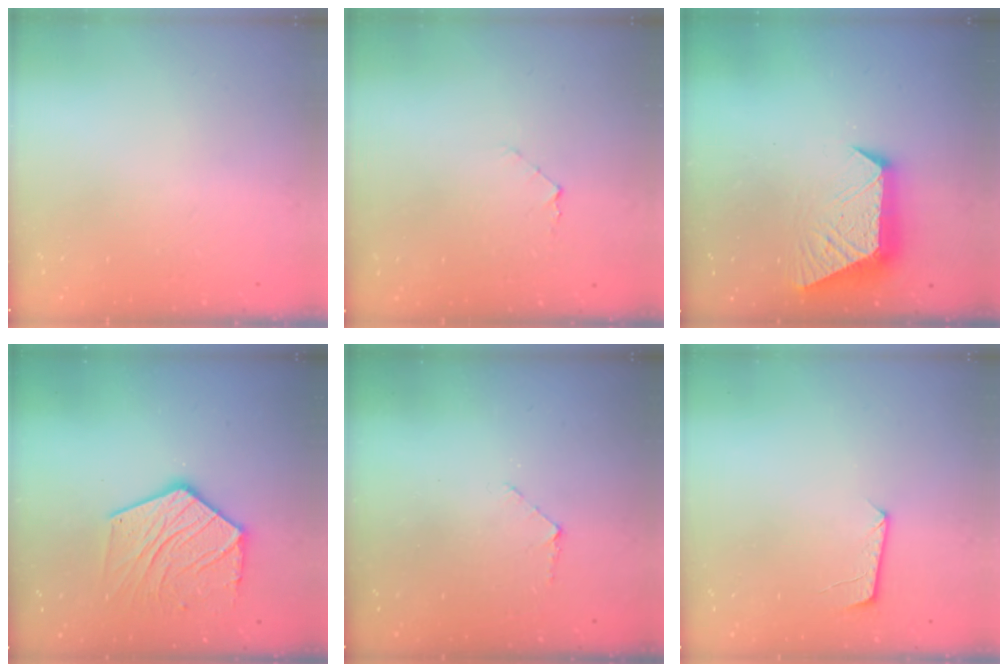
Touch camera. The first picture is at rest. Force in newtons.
{"total": 3.8, "press": 3.8, "slide": 0.4}
{"total": 12.0, "press": 11.9, "slide": 1.0}
{"total": 14.8, "press": 14.8, "slide": 0.8}
{"total": 3.9, "press": 3.9, "slide": 0.3}
{"total": 8.3, "press": 8.3, "slide": 0.6}